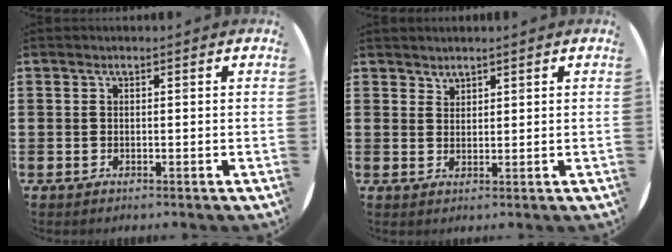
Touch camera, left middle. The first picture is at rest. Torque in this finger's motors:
{"motor_torque": [-0.30, 0.13, 0.02, -0.01]}